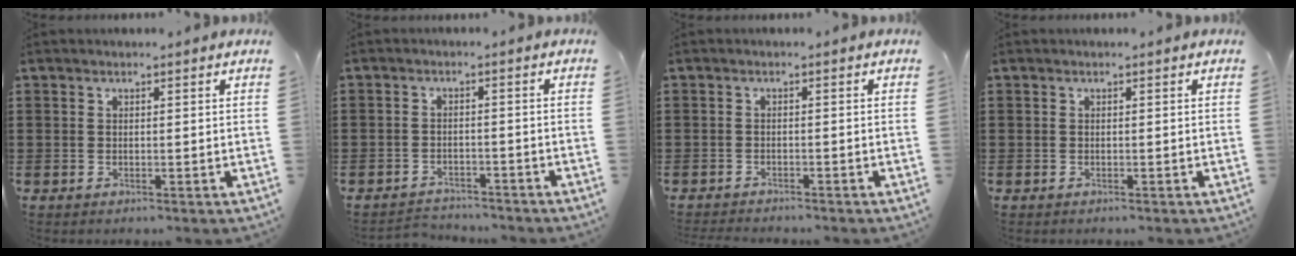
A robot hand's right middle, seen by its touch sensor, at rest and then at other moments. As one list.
[{"total": 2.7, "force": [-2.6, 0.6, -0.3], "torque": [-0.001, 0.001, -0.059]}, {"total": 1.2, "force": [-1.2, 0.0, 0.0], "torque": [-0.004, 0.002, -0.025]}, {"total": 0.0}]